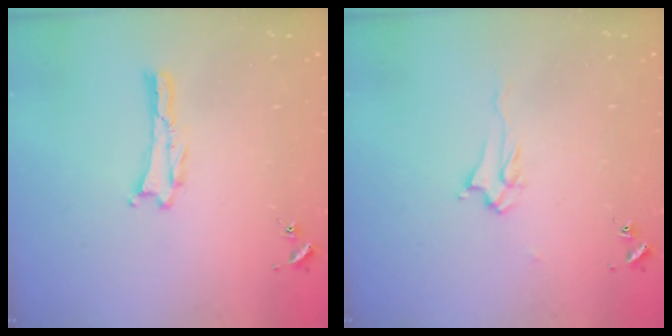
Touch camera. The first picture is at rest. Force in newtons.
{"total": 2.5, "press": 2.4, "slide": 0.4}